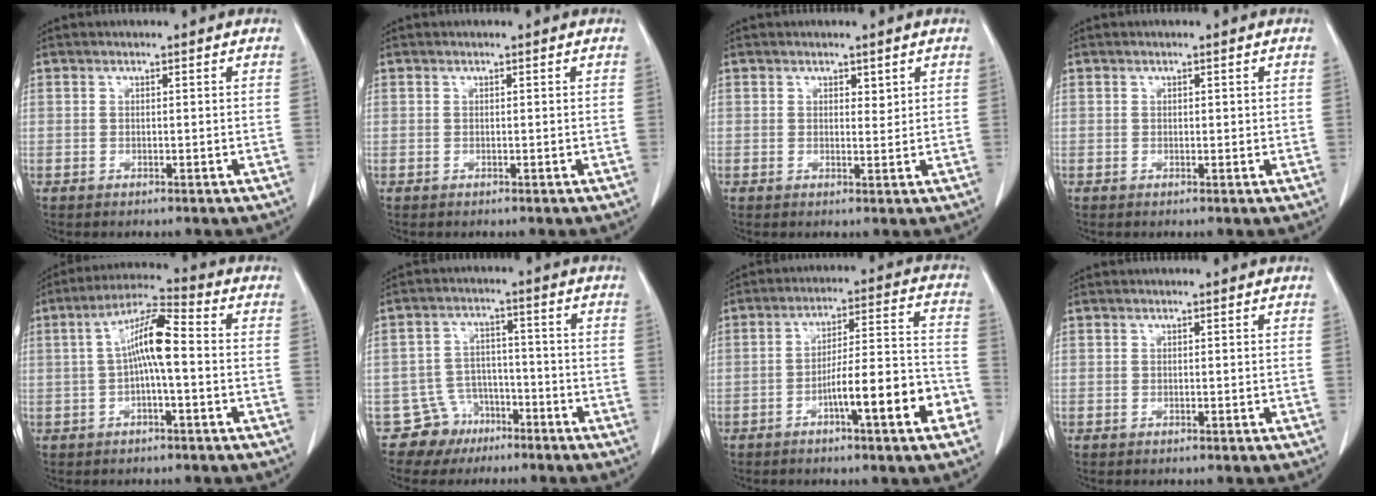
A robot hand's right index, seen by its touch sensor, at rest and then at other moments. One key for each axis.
{"total": 0.0}
{"total": 1.3, "fx": 0.8, "fy": 0.8, "fz": 0.7, "tx": -0.005, "ty": -0.006, "tz": 0.012}
{"total": 0.7, "fx": 0.2, "fy": 0.4, "fz": 0.5, "tx": -0.001, "ty": 0.001, "tz": 0.003}
{"total": 8.1, "fx": 0.0, "fy": 1.2, "fz": 8.0, "tx": -0.151, "ty": 0.026, "tz": -0.005}
{"total": 6.3, "fx": -4.0, "fy": 4.9, "fz": -0.3, "tx": 0.014, "ty": 0.018, "tz": -0.064}
{"total": 12.1, "fx": -5.3, "fy": 0.8, "fz": 10.9, "tx": -0.162, "ty": 0.016, "tz": -0.078}
{"total": 0.0}